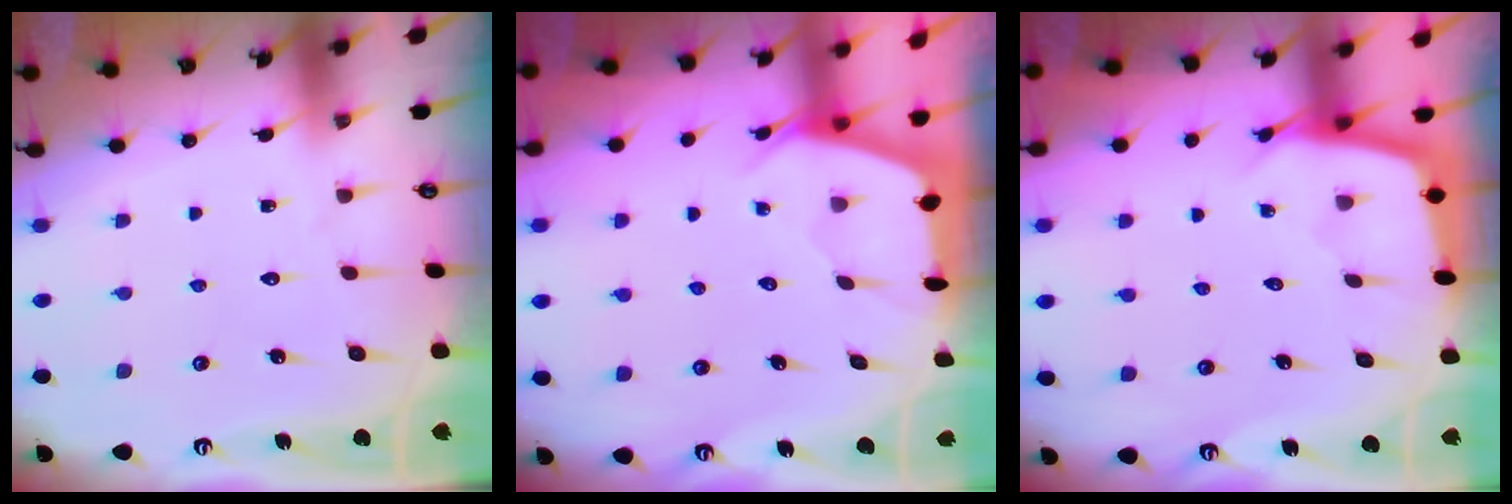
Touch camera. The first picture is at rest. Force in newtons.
{"total": 2.6, "press": 2.5, "slide": 0.3}
{"total": 2.3, "press": 2.3, "slide": 0.2}